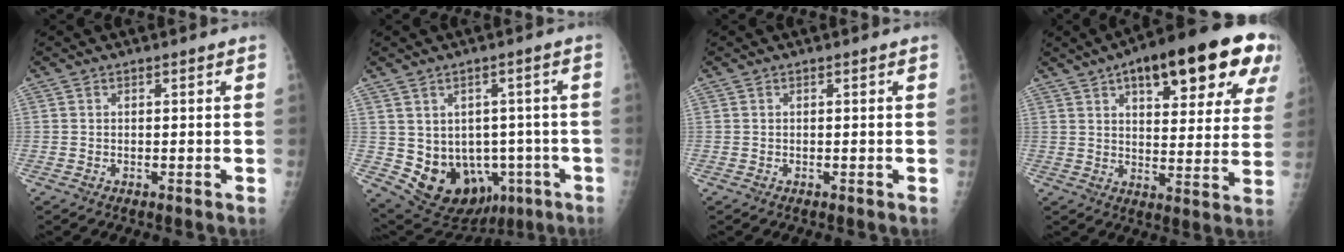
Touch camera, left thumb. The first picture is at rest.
{"total": 14.8, "force": [-4.2, 11.5, 8.4], "torque": [-0.097, 0.020, -0.033]}
{"total": 0.0}
{"total": 24.0, "force": [12.0, 8.8, 18.8], "torque": [-0.229, -0.005, 0.164]}